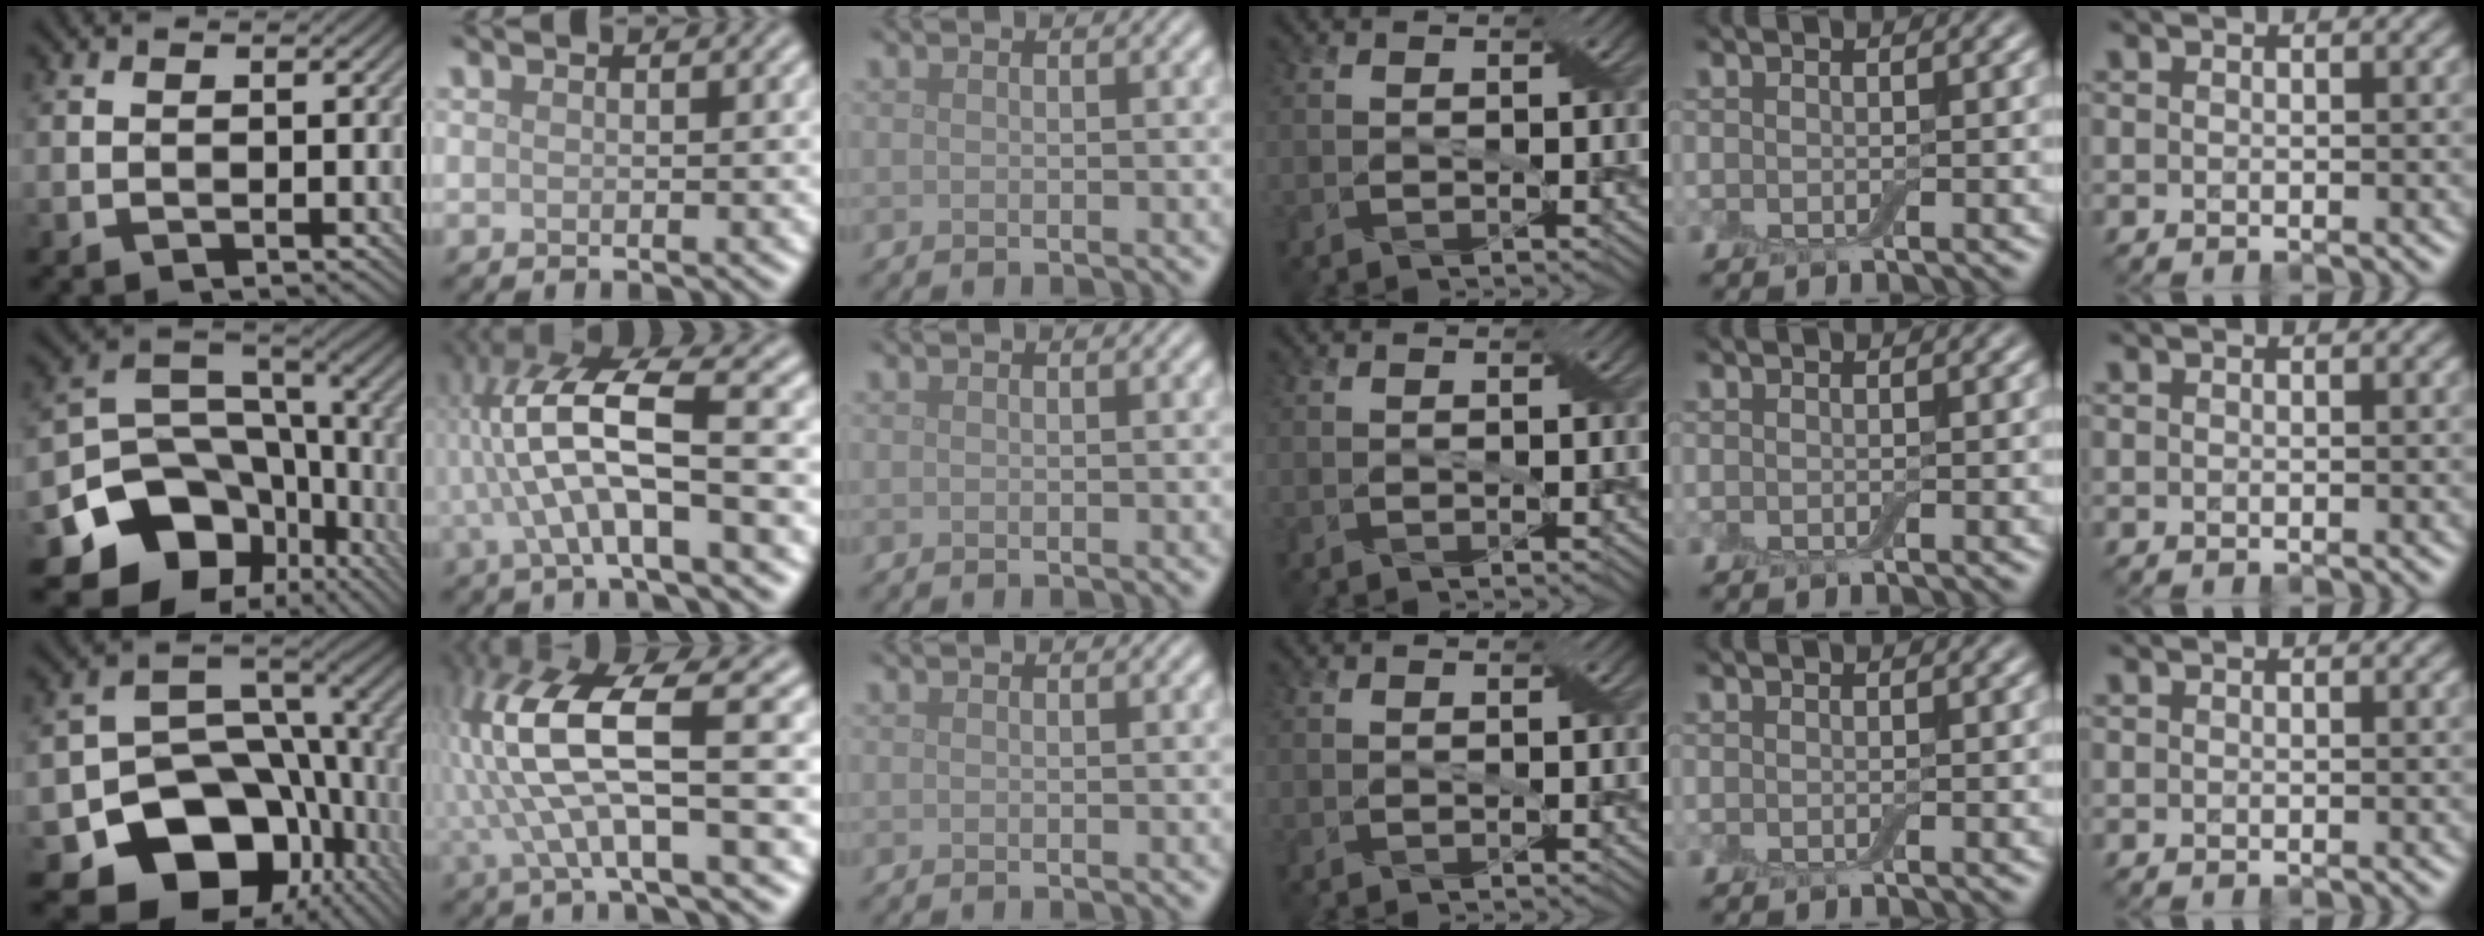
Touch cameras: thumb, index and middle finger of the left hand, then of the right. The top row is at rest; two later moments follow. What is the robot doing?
{"motion": "fold", "object": "bandage"}